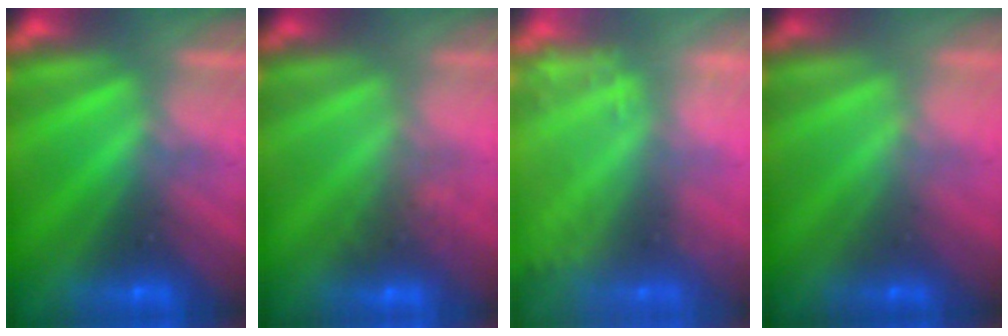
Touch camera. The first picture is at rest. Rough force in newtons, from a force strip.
{"total": 2.8}
{"total": 1.8}
{"total": 2.0}